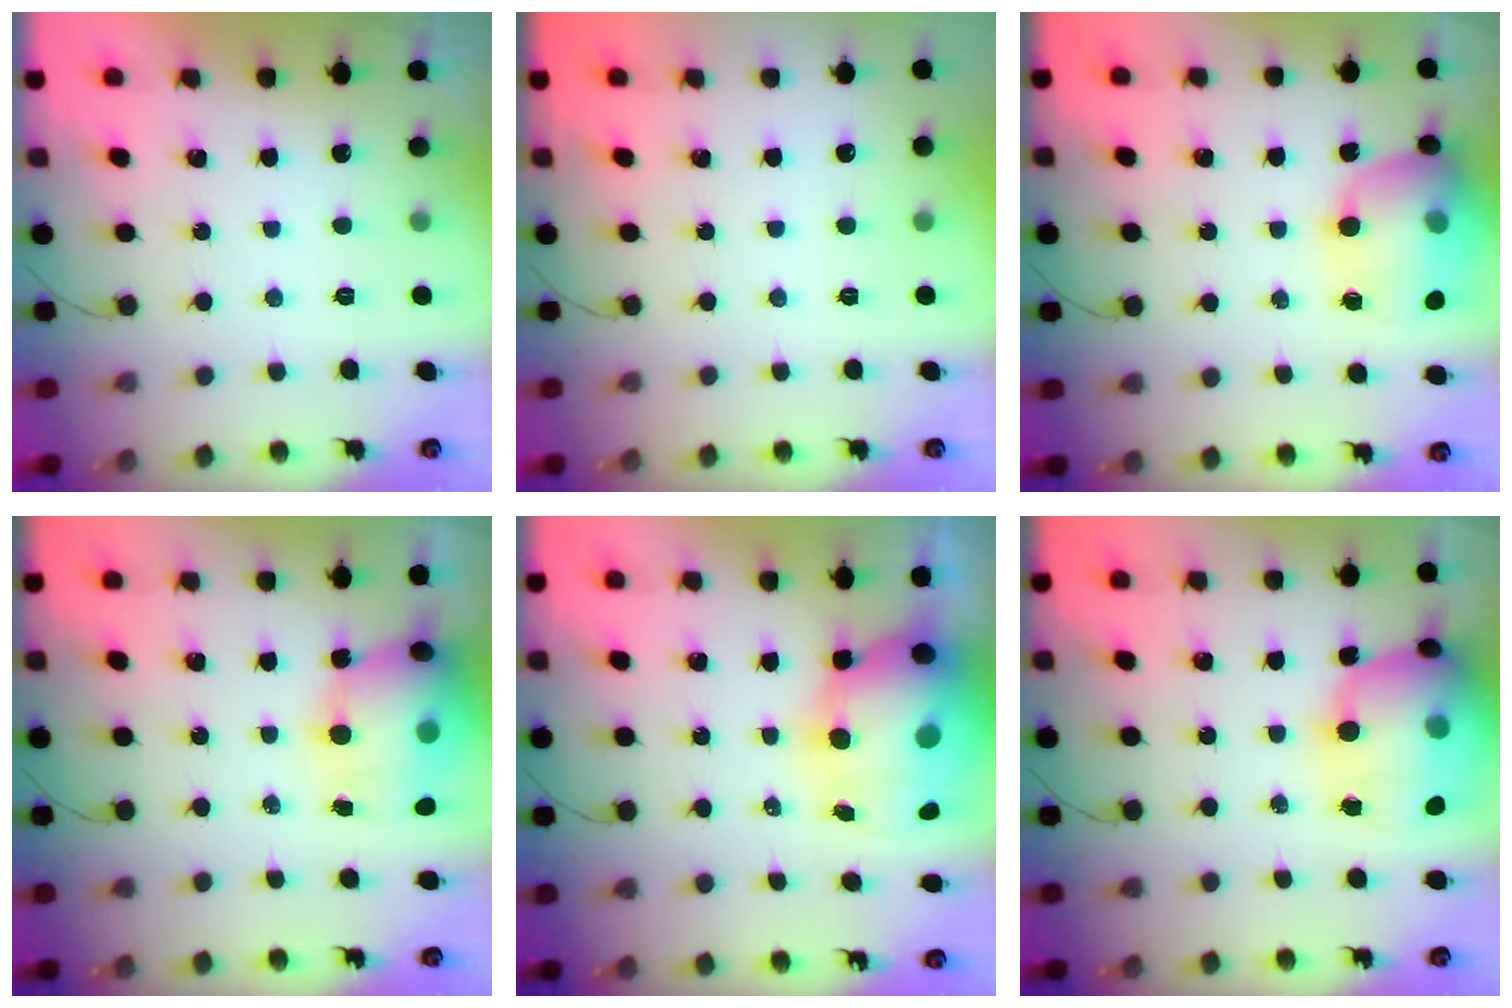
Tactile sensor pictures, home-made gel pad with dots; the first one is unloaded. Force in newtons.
{"total": 0.0}
{"total": 18.5, "press": 18.3, "slide": 2.9}
{"total": 16.9, "press": 16.4, "slide": 3.9}
{"total": 18.2, "press": 17.7, "slide": 4.4}
{"total": 24.1, "press": 23.7, "slide": 4.4}